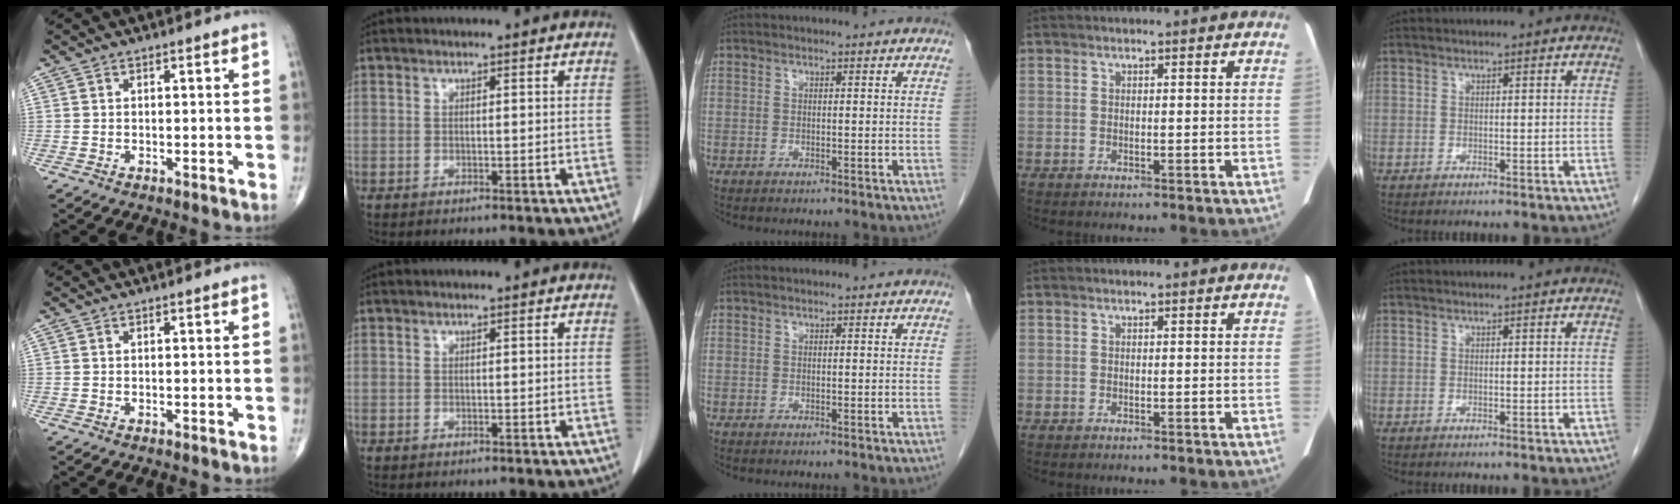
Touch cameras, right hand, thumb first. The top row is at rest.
{}